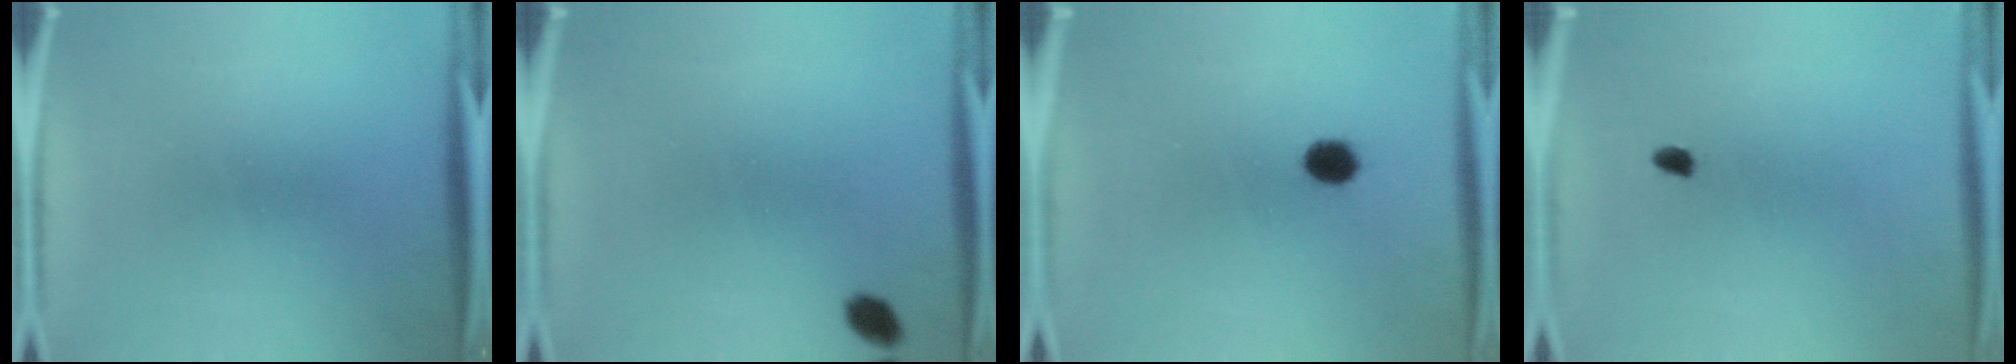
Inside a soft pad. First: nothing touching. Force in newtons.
{"total": 2.5}
{"total": 3.4}
{"total": 1.2}